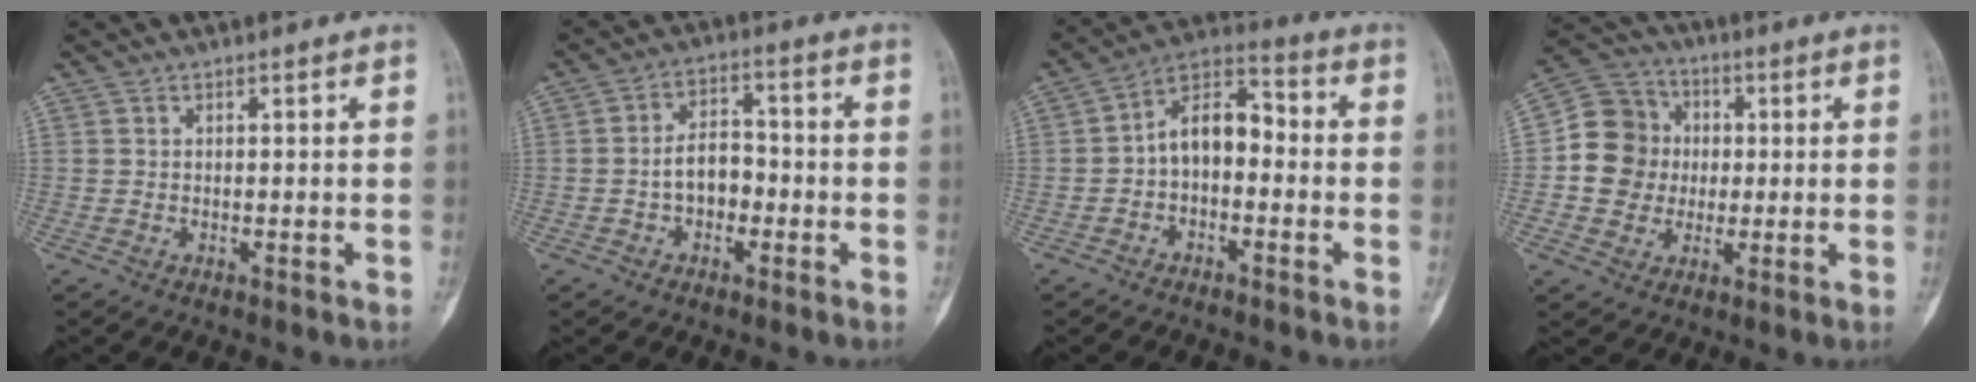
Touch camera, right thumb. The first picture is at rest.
{"total": 6.4, "force": [-1.7, 4.3, 4.4], "torque": [-0.050, 0.027, -0.039]}
{"total": 9.3, "force": [-1.3, 5.8, 7.1], "torque": [-0.095, 0.045, -0.041]}
{"total": 11.6, "force": [-0.1, 10.9, 4.1], "torque": [-0.043, 0.024, -0.007]}